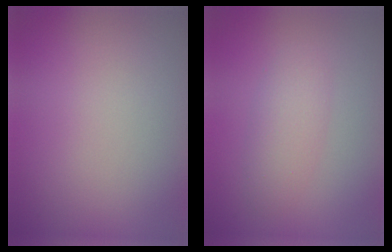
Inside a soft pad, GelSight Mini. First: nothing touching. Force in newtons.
{"total": 2.3, "press": 2.3, "slide": 0.1}